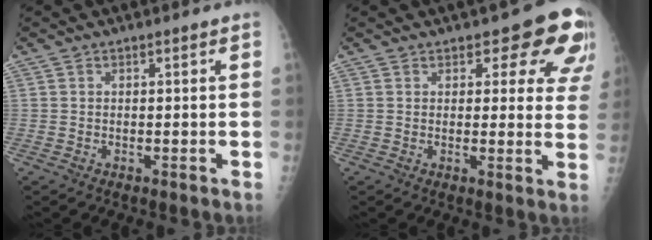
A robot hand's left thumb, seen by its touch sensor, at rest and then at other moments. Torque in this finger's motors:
{"motor_torque": [0.15, 0.24, 0.03, -0.15, 0.05]}